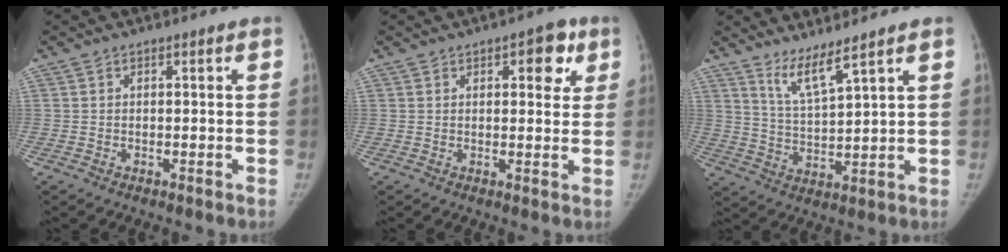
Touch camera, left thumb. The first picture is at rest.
{"total": 5.9, "force": [2.6, 3.0, 4.3], "torque": [-0.024, -0.005, 0.025]}
{"total": 6.2, "force": [4.9, 0.2, 3.8], "torque": [-0.073, -0.050, 0.103]}